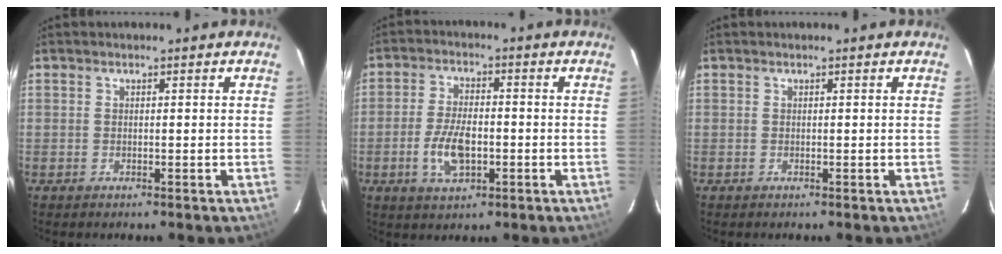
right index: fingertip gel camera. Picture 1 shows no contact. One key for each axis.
{"total": 8.0, "fx": -2.2, "fy": 3.9, "fz": 6.6, "tx": -0.136, "ty": 0.000, "tz": -0.038}
{"total": 0.0}